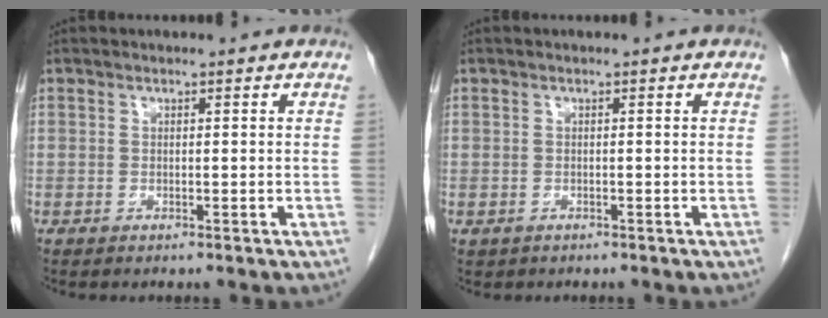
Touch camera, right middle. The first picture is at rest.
{"total": 0.9, "force": [-0.5, 0.8, 0.1], "torque": [-0.012, 0.002, -0.003]}